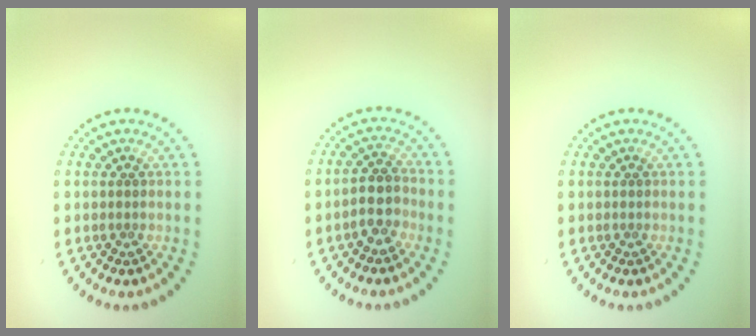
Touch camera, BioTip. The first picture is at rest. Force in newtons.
{"total": 2.8, "press": 2.5, "slide": 1.3}
{"total": 0.0}